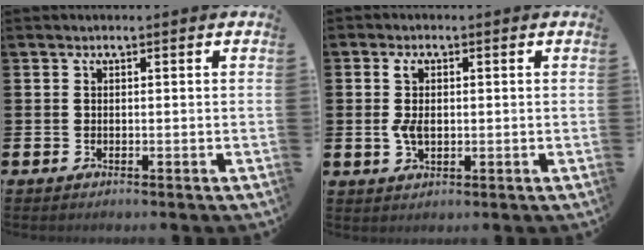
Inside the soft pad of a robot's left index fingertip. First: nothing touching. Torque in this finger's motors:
{"motor_torque": [0.33, 0.19, 0.15, 0.08]}